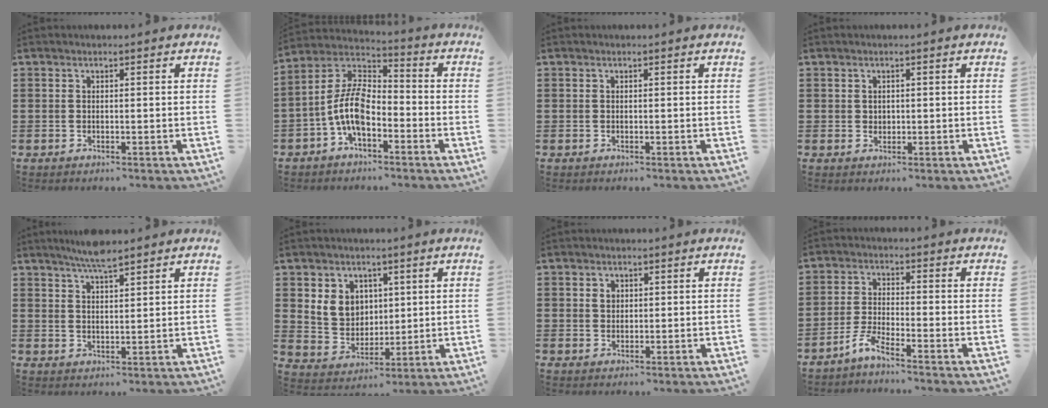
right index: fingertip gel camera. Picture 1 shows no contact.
{"total": 9.3, "force": [-3.4, 4.5, 7.4], "torque": [-0.187, -0.008, -0.075]}
{"total": 0.0}
{"total": 0.9, "force": [0.4, 0.8, 0.1], "torque": [-0.003, 0.004, 0.008]}
{"total": 4.0, "force": [3.4, 0.3, 2.1], "torque": [-0.049, -0.003, 0.061]}
{"total": 6.2, "force": [2.1, 5.5, 1.9], "torque": [-0.054, 0.014, 0.039]}
{"total": 1.4, "force": [0.6, 1.1, 0.6], "torque": [-0.014, 0.006, 0.011]}
{"total": 3.6, "force": [-3.2, 0.0, 1.7], "torque": [-0.054, -0.005, -0.069]}